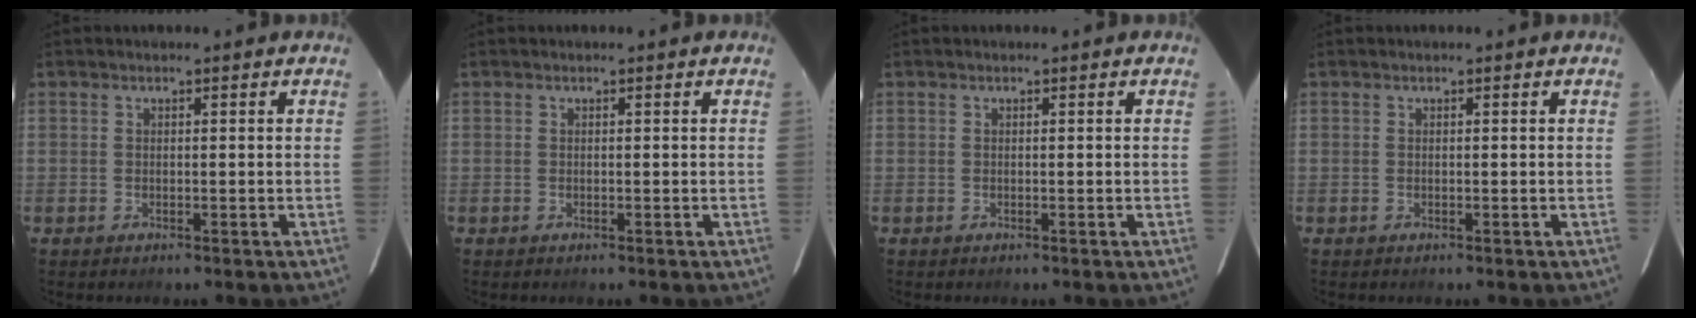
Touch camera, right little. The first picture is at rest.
{"total": 0.0}
{"total": 0.0}
{"total": 0.0}